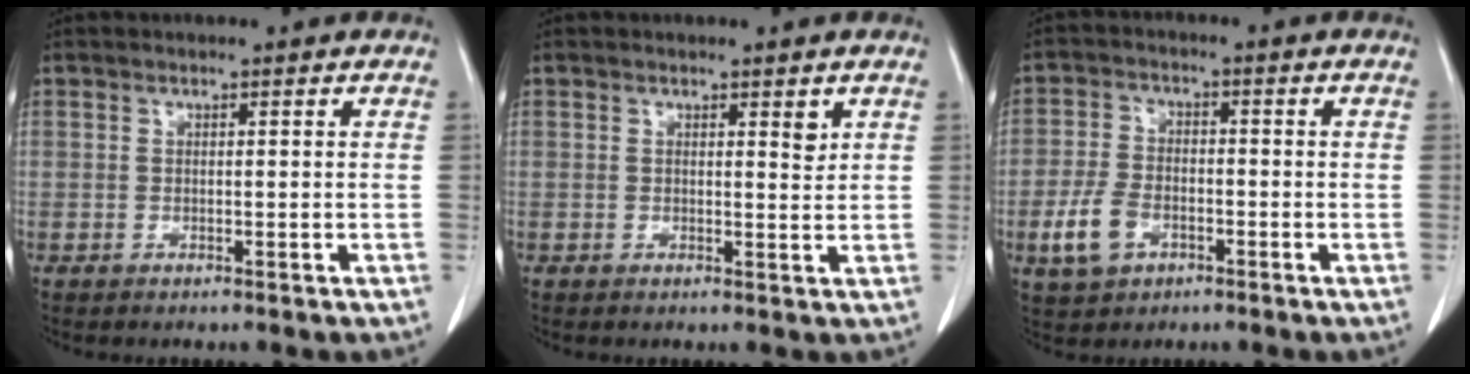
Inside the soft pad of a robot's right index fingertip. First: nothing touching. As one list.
[{"total": 1.6, "force": [0.9, 0.4, 1.2], "torque": [-0.020, -0.006, 0.013]}, {"total": 6.6, "force": [-2.8, 4.1, 4.3], "torque": [-0.101, 0.003, -0.048]}]